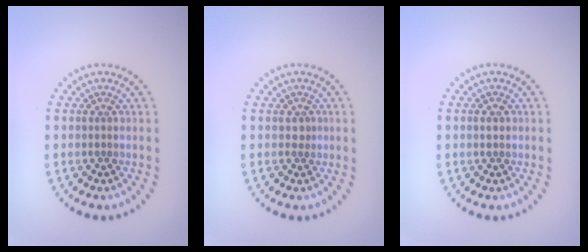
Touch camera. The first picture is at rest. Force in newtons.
{"total": 0.8, "press": 0.6, "slide": 0.6}
{"total": 1.0, "press": 1.0, "slide": 0.1}